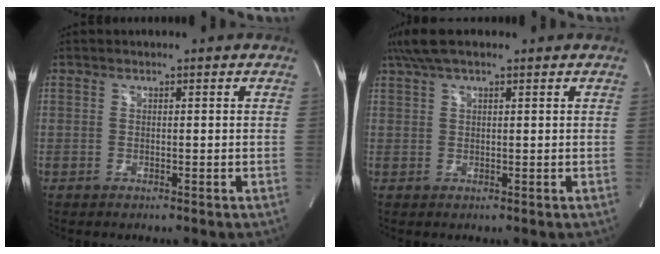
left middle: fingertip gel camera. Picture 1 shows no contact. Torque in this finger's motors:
{"motor_torque": [0.58, -0.30, 0.02, 0.06]}